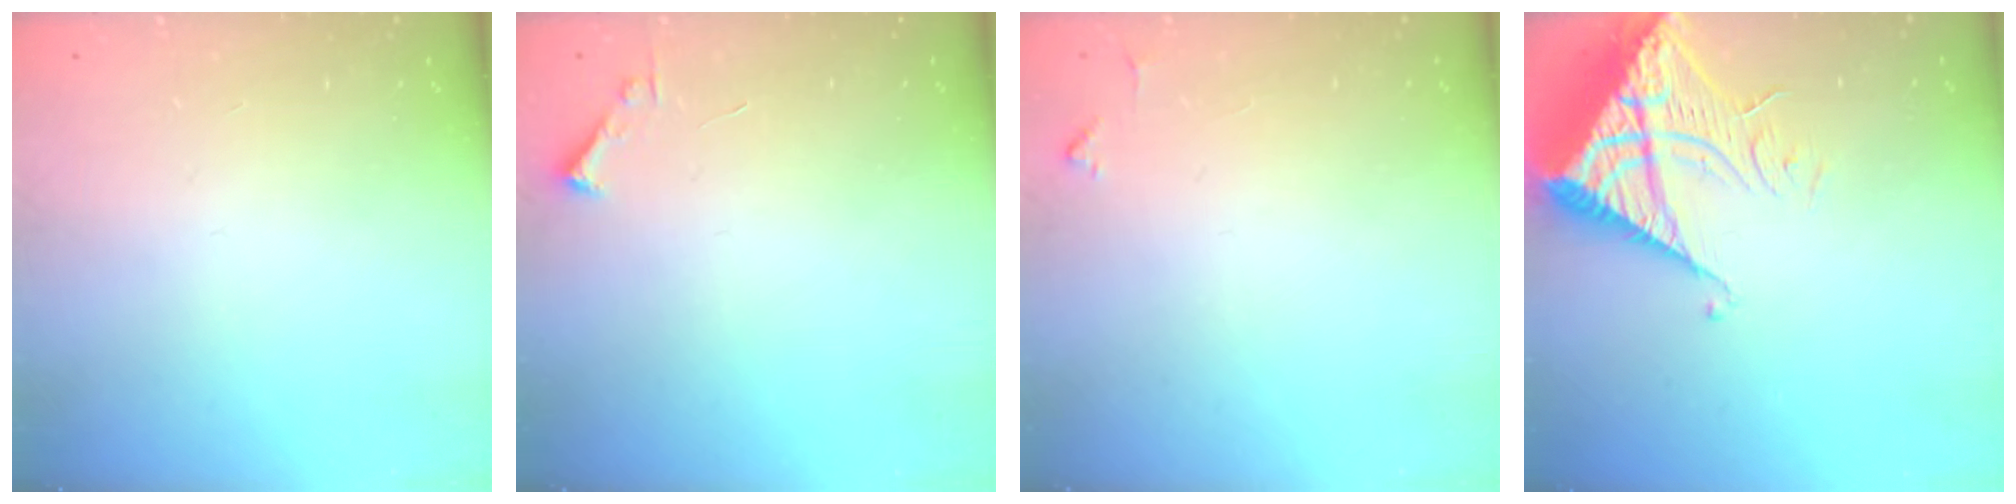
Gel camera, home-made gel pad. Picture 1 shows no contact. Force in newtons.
{"total": 1.7, "press": 1.7, "slide": 0.2}
{"total": 4.1, "press": 4.0, "slide": 0.6}
{"total": 12.1, "press": 12.0, "slide": 1.3}